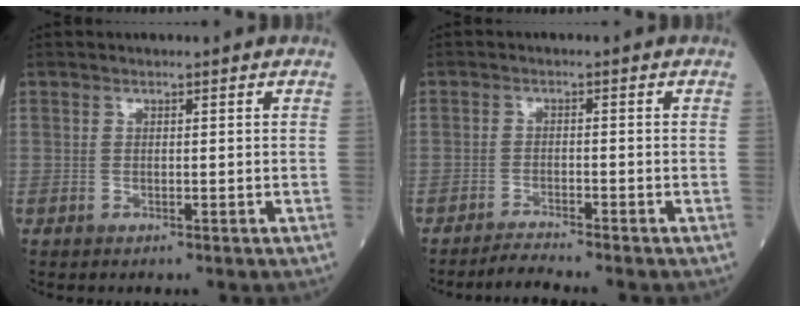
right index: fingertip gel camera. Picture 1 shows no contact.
{"total": 2.7, "force": [-2.5, -1.0, 0.2], "torque": [-0.009, -0.016, -0.046]}